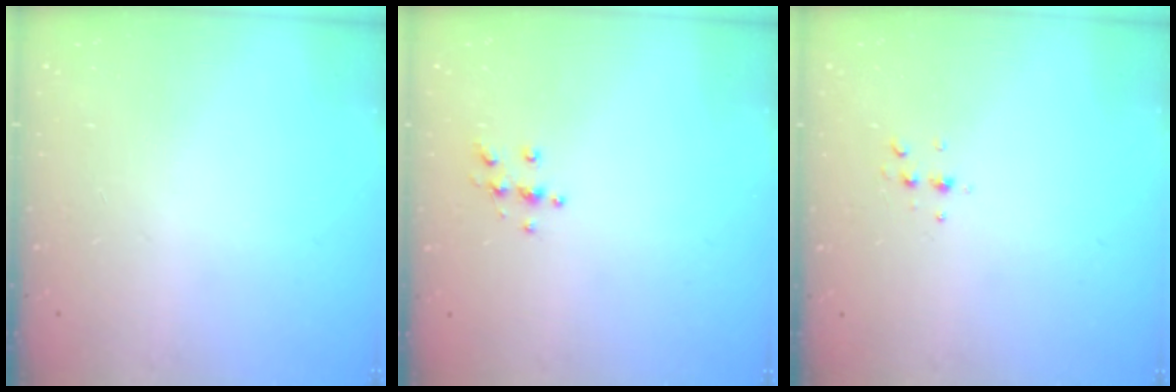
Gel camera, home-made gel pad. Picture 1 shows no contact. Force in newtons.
{"total": 4.2, "press": 4.2, "slide": 0.3}
{"total": 4.0, "press": 3.9, "slide": 0.9}